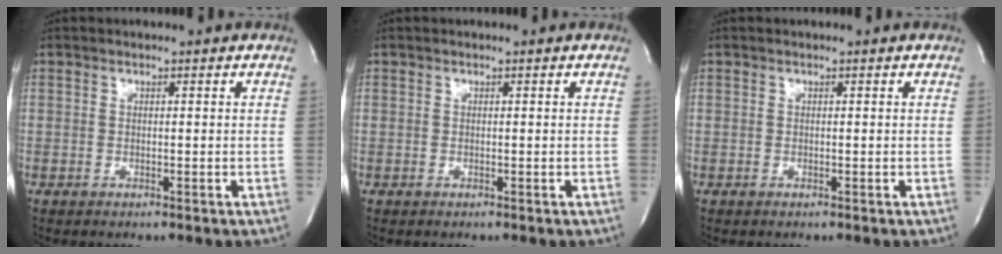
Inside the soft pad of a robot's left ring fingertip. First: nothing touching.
{"total": 0.0}
{"total": 0.0}